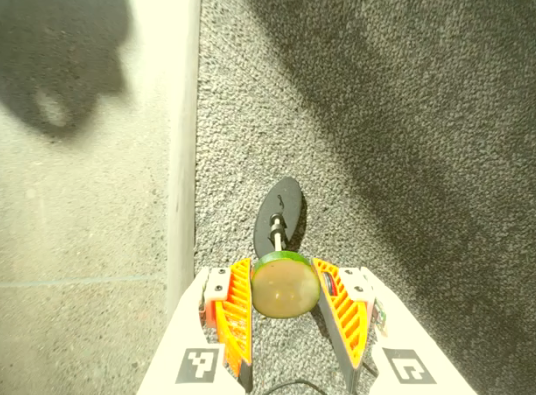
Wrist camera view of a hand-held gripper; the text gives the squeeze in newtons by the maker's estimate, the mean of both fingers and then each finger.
{"total": 7.9, "left": 7.9, "right": 7.8}